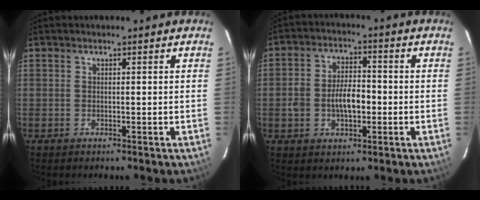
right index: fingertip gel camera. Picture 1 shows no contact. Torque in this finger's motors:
{"motor_torque": [0.18, 0.00, 0.42, 0.09]}